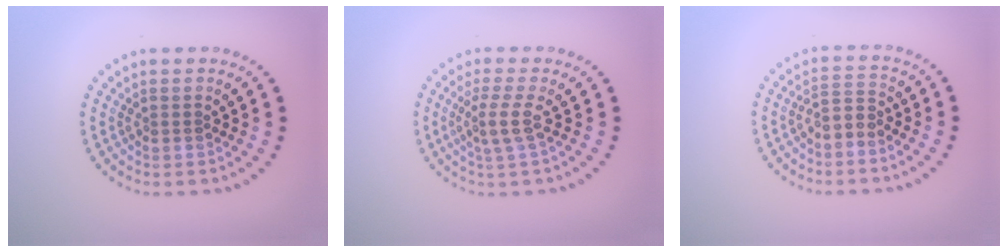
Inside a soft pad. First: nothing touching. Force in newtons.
{"total": 2.1, "press": 1.6, "slide": 1.4}
{"total": 2.0, "press": 1.5, "slide": 1.4}